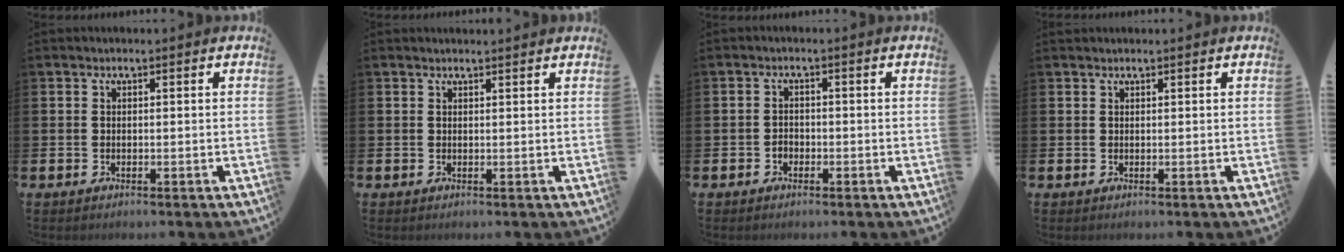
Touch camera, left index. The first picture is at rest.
{"total": 0.9, "force": [0.9, -0.1, 0.1], "torque": [0.008, -0.005, 0.016]}
{"total": 1.3, "force": [-0.5, 1.1, 0.4], "torque": [-0.006, 0.003, -0.013]}
{"total": 0.7, "force": [0.7, 0.1, 0.0], "torque": [0.010, -0.004, 0.011]}